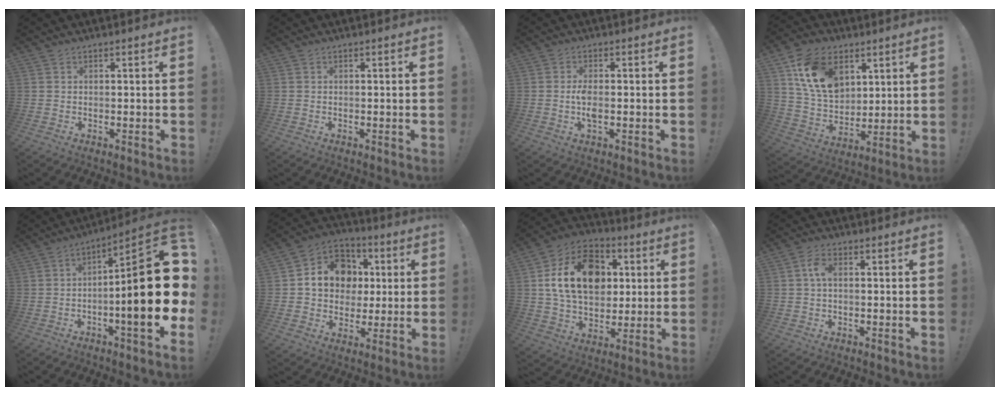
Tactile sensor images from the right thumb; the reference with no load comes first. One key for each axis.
{"total": 0.0}
{"total": 4.1, "fx": -0.5, "fy": 1.5, "fz": 3.7, "tx": -0.073, "ty": -0.004, "tz": -0.014}
{"total": 17.7, "fx": 7.8, "fy": 12.2, "fz": 10.2, "tx": -0.183, "ty": -0.031, "tz": 0.149}
{"total": 22.7, "fx": -1.6, "fy": 4.4, "fz": 22.2, "tx": -0.337, "ty": 0.009, "tz": -0.028}
{"total": 14.7, "fx": 2.9, "fy": 12.6, "fz": 7.0, "tx": -0.095, "ty": 0.002, "tz": 0.068}
{"total": 19.8, "fx": 4.4, "fy": 14.3, "fz": 13.0, "tx": -0.211, "ty": 0.003, "tz": 0.084}
{"total": 4.2, "fx": 0.5, "fy": 2.2, "fz": 3.5, "tx": -0.059, "ty": 0.010, "tz": 0.007}